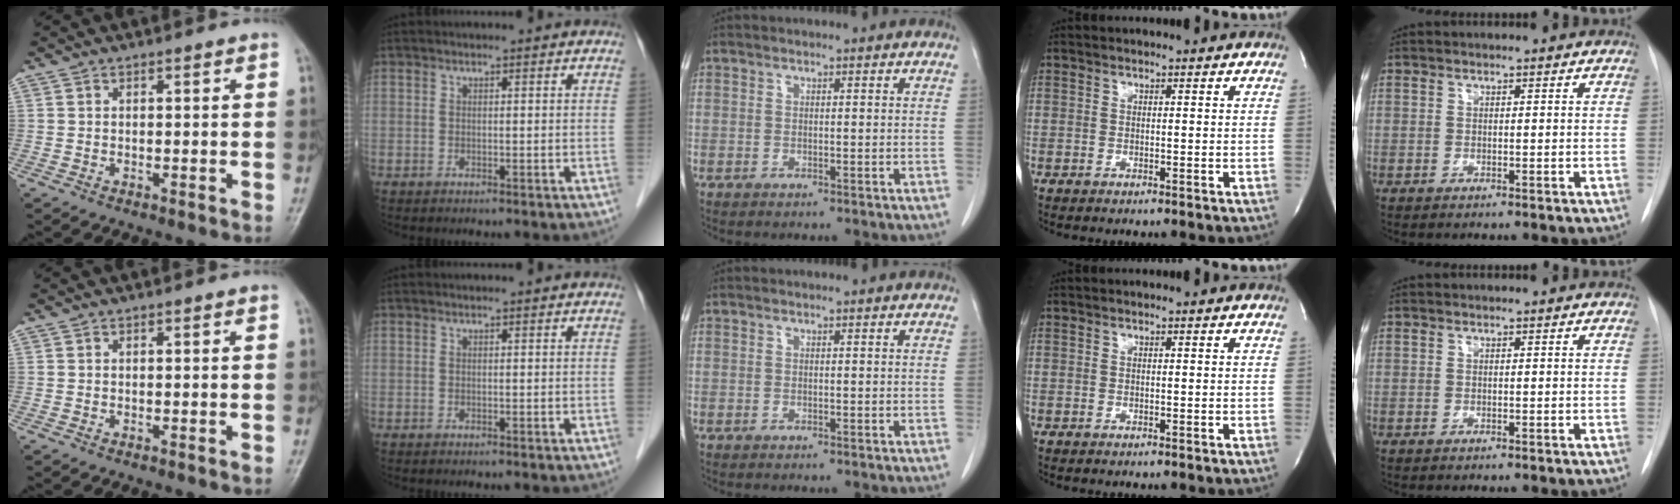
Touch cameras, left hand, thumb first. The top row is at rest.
{}